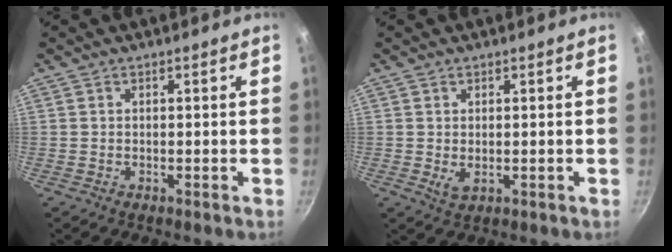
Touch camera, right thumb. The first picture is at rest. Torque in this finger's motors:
{"motor_torque": [0.18, 0.01, 0.18, -0.31, 0.02]}